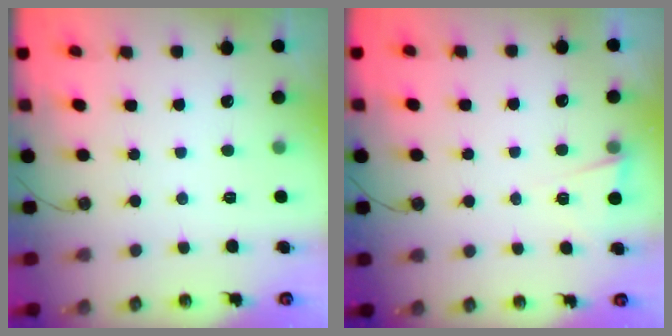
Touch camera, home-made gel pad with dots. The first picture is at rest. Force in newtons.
{"total": 2.8, "press": 2.3, "slide": 1.6}